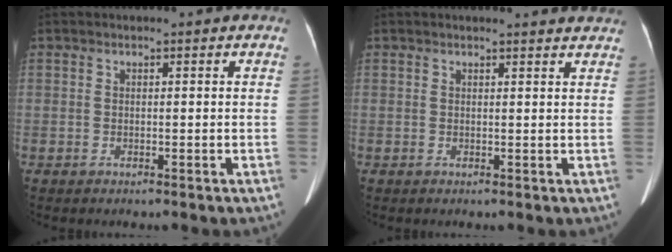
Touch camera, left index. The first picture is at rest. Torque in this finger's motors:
{"motor_torque": [-0.02, -0.48, 0.00, 0.00]}